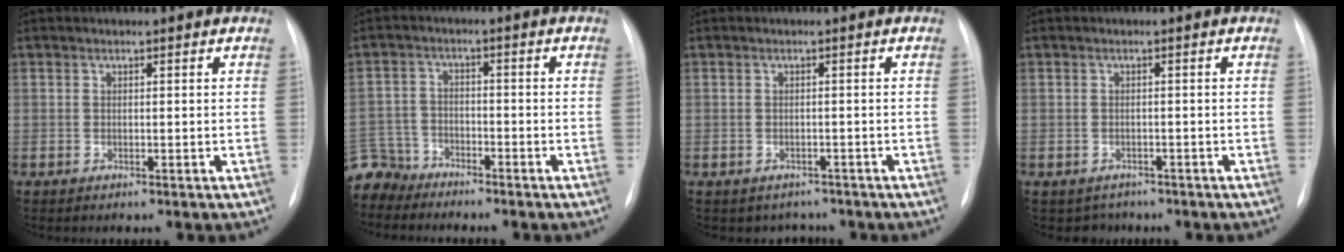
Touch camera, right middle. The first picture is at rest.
{"total": 6.8, "force": [-6.4, 2.2, -0.4], "torque": [0.008, -0.001, -0.130]}
{"total": 2.8, "force": [-2.3, 1.6, -0.1], "torque": [0.001, 0.012, -0.027]}
{"total": 2.4, "force": [-1.8, 1.6, -0.2], "torque": [-0.001, 0.007, -0.024]}